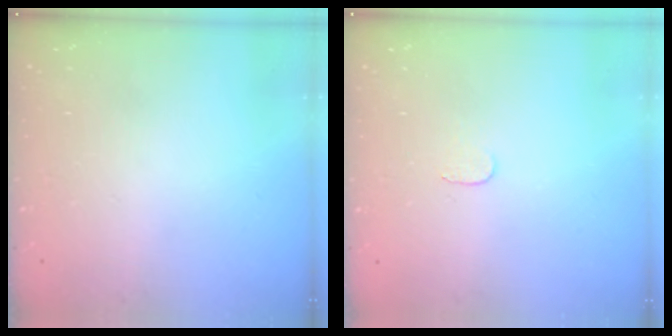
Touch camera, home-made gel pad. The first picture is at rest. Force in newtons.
{"total": 3.0, "press": 3.0, "slide": 0.3}